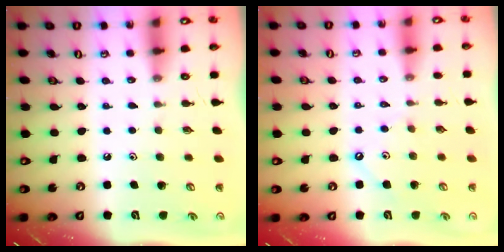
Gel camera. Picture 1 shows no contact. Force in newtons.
{"total": 1.7, "press": 1.6, "slide": 0.3}